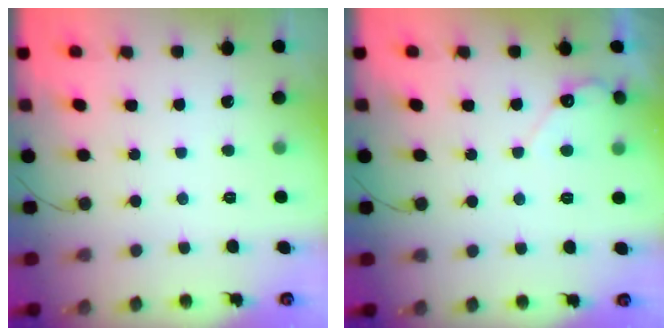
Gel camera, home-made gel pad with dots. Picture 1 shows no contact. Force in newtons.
{"total": 4.5, "press": 4.4, "slide": 0.2}